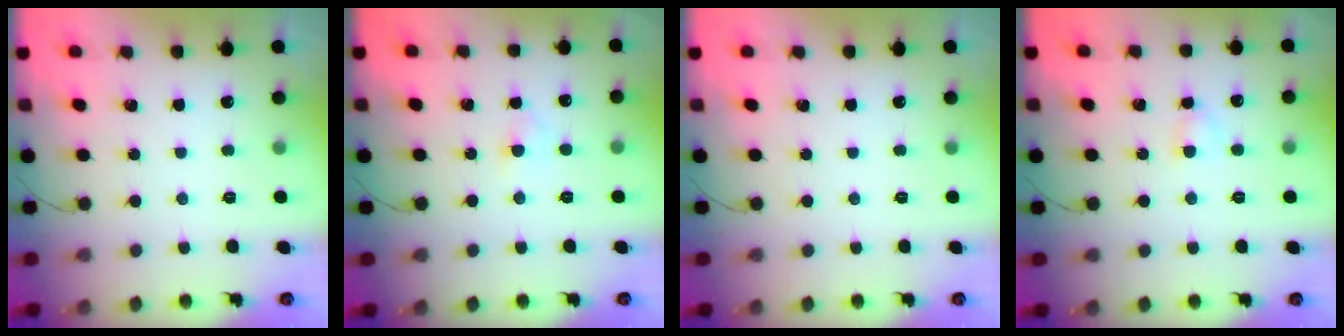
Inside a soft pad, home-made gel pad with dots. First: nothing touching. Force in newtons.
{"total": 2.1, "press": 2.0, "slide": 0.9}
{"total": 0.0}
{"total": 3.2, "press": 3.0, "slide": 1.2}